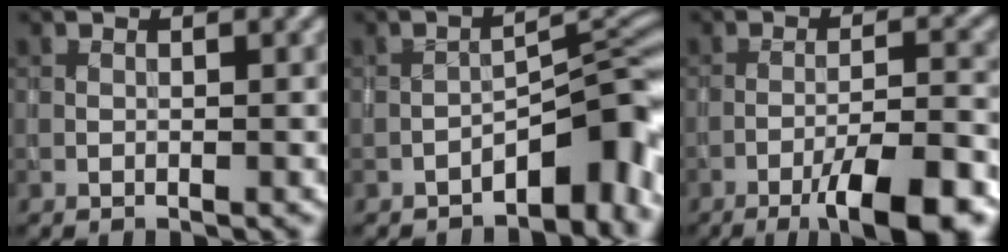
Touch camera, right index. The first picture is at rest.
{"total": 6.5, "force": [-4.2, 2.3, 4.4], "torque": [-0.040, 0.015, -0.070]}
{"total": 8.2, "force": [-5.2, 1.3, 6.2], "torque": [-0.092, 0.012, -0.079]}